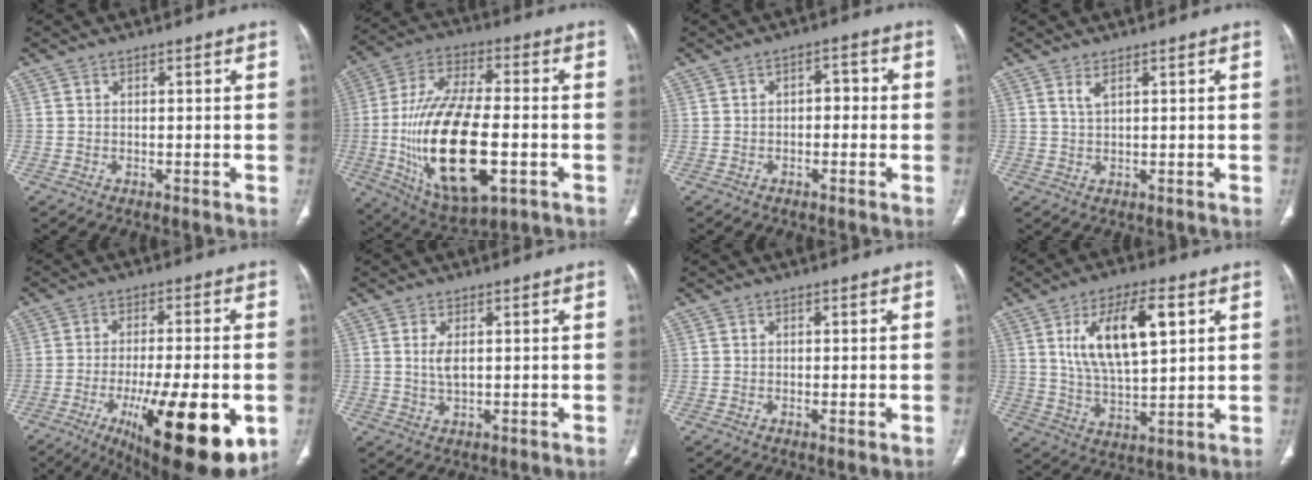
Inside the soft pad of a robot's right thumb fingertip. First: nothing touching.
{"total": 24.2, "force": [-4.8, 10.6, 21.3], "torque": [-0.414, 0.007, -0.064]}
{"total": 3.1, "force": [-0.4, 2.0, 2.3], "torque": [-0.012, 0.014, -0.014]}
{"total": 1.9, "force": [1.1, 0.6, 1.4], "torque": [-0.035, -0.003, 0.028]}
{"total": 22.6, "force": [-7.7, 6.5, 20.2], "torque": [-0.269, -0.014, -0.099]}
{"total": 3.0, "force": [0.6, 1.3, 2.7], "torque": [-0.058, -0.005, 0.016]}
{"total": 1.2, "force": [-0.3, 0.2, 1.1], "torque": [-0.022, -0.006, -0.004]}
{"total": 14.9, "force": [4.9, 6.2, 12.7], "torque": [-0.212, -0.010, 0.092]}